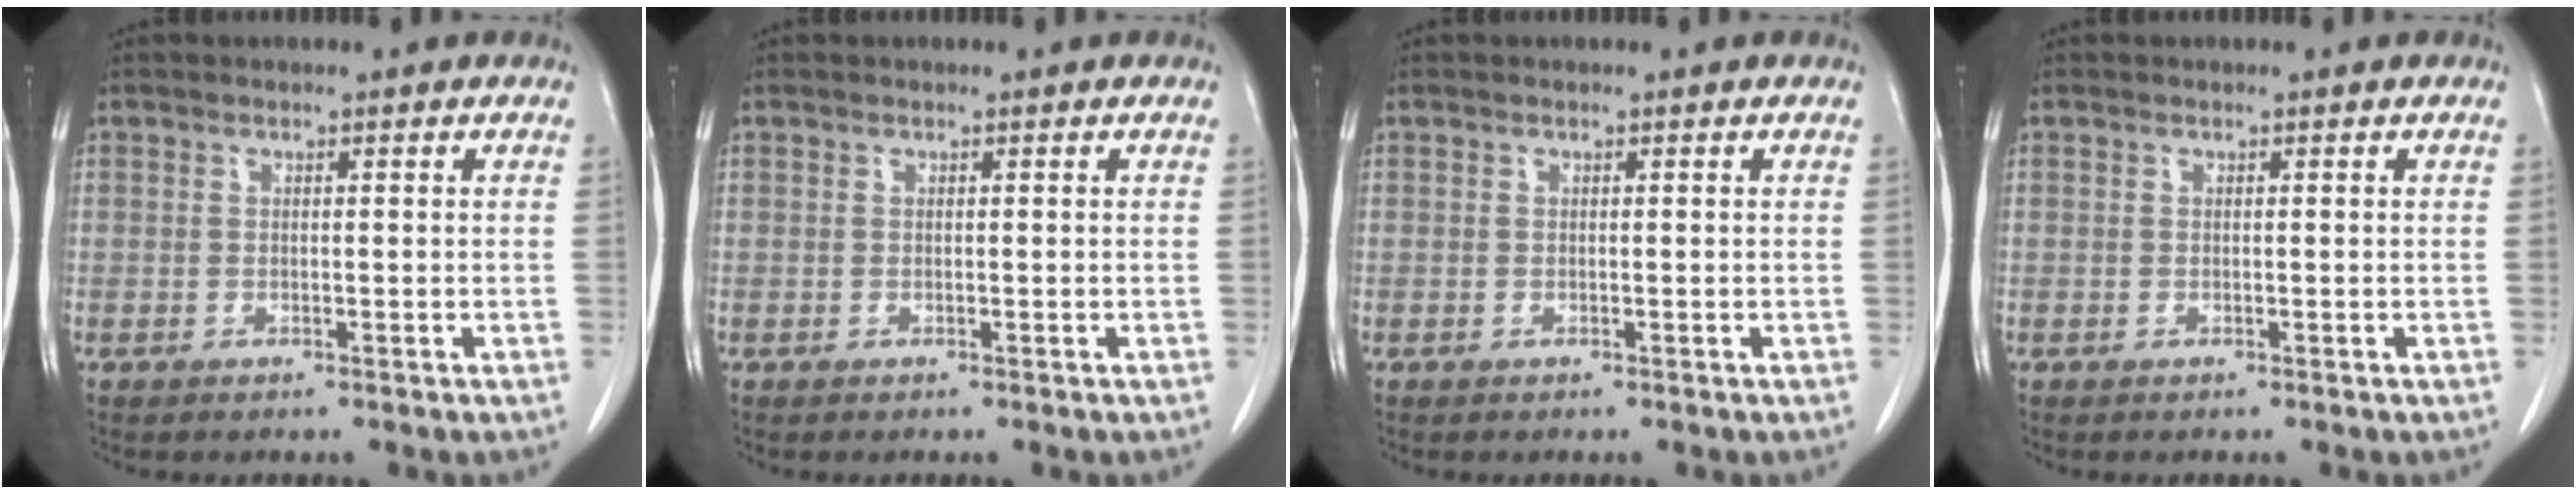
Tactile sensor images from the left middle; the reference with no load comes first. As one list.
[{"total": 0.0}, {"total": 0.0}, {"total": 0.0}]